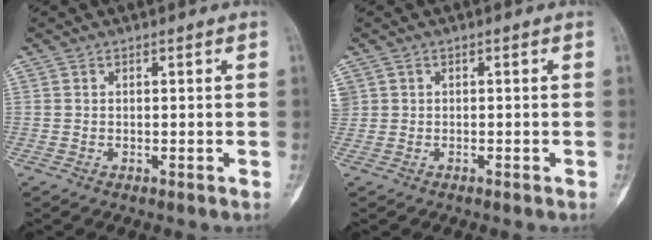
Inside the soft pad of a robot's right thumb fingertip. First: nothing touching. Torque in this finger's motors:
{"motor_torque": [-0.56, -0.11, 0.01, 0.11, 0.08]}